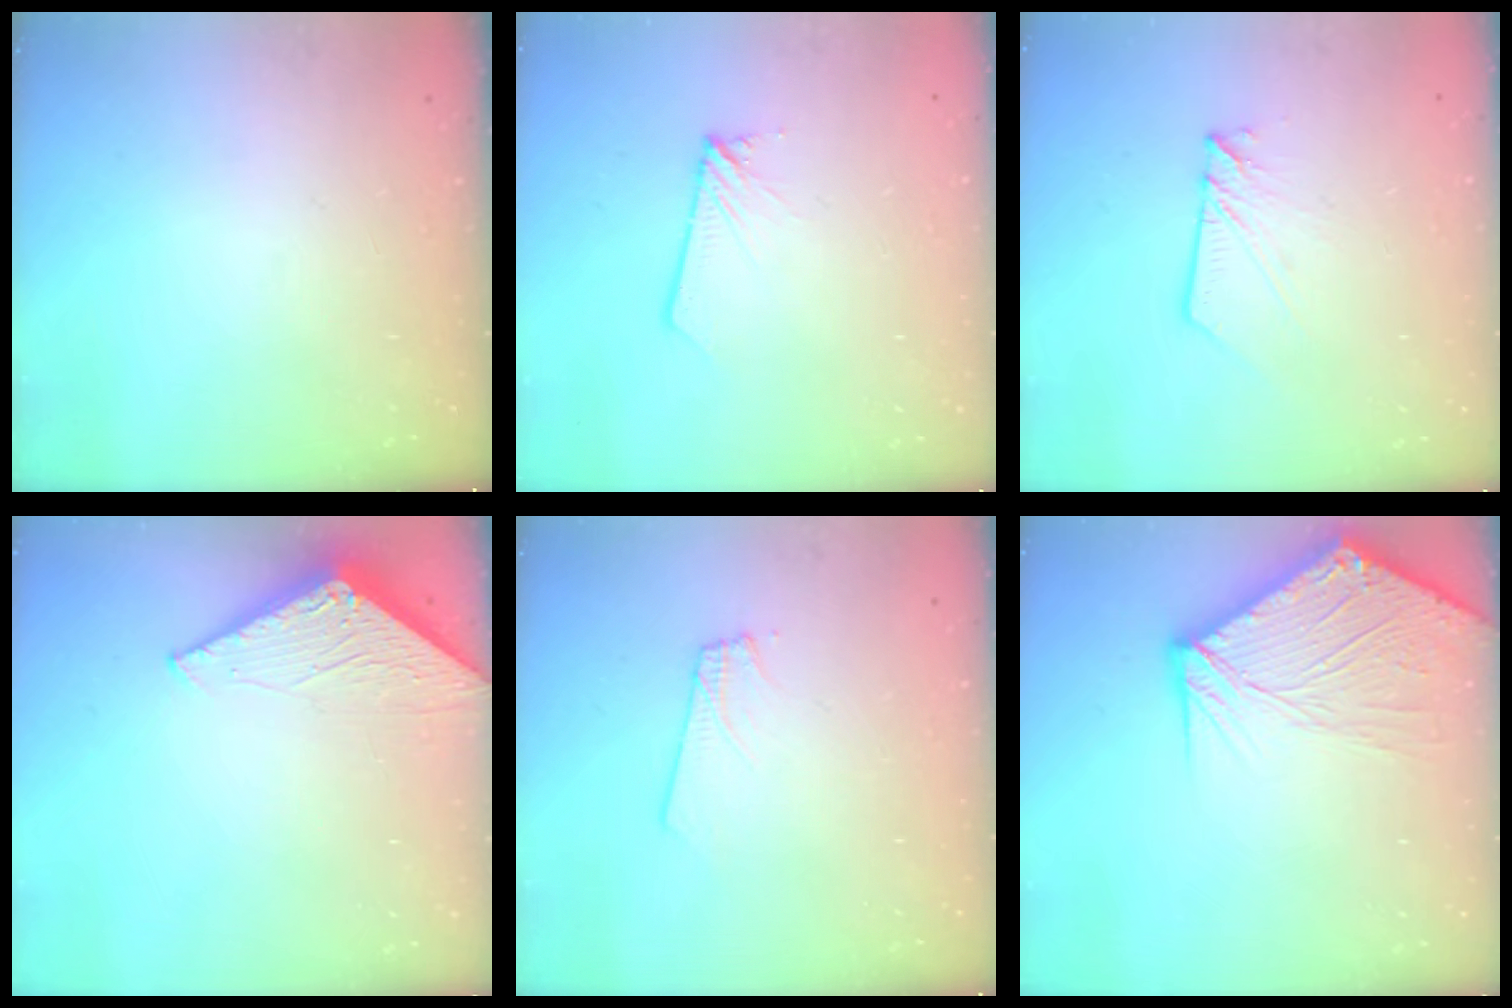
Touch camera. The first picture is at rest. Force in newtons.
{"total": 2.0, "press": 2.0, "slide": 0.2}
{"total": 4.5, "press": 4.5, "slide": 0.4}
{"total": 2.8, "press": 2.8, "slide": 0.2}
{"total": 2.0, "press": 2.0, "slide": 0.1}
{"total": 15.2, "press": 14.9, "slide": 2.6}